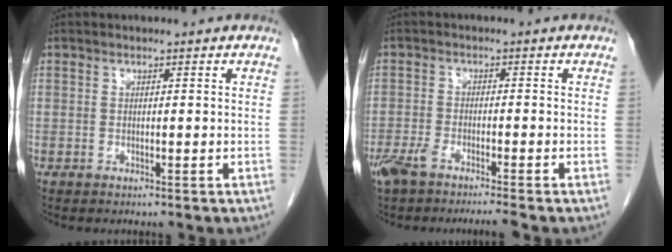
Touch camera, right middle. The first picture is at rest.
{"total": 6.1, "force": [-4.8, 0.3, 3.7], "torque": [-0.066, -0.008, -0.084]}